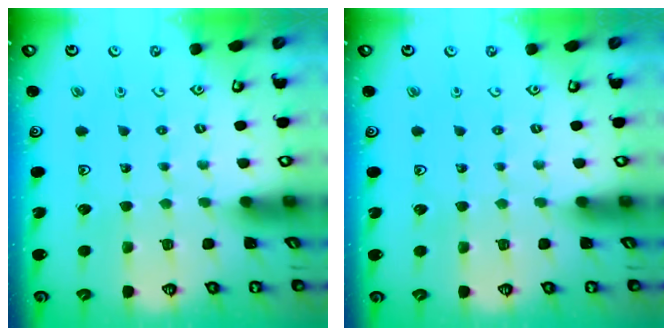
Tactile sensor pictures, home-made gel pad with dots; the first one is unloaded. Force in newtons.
{"total": 0.0}